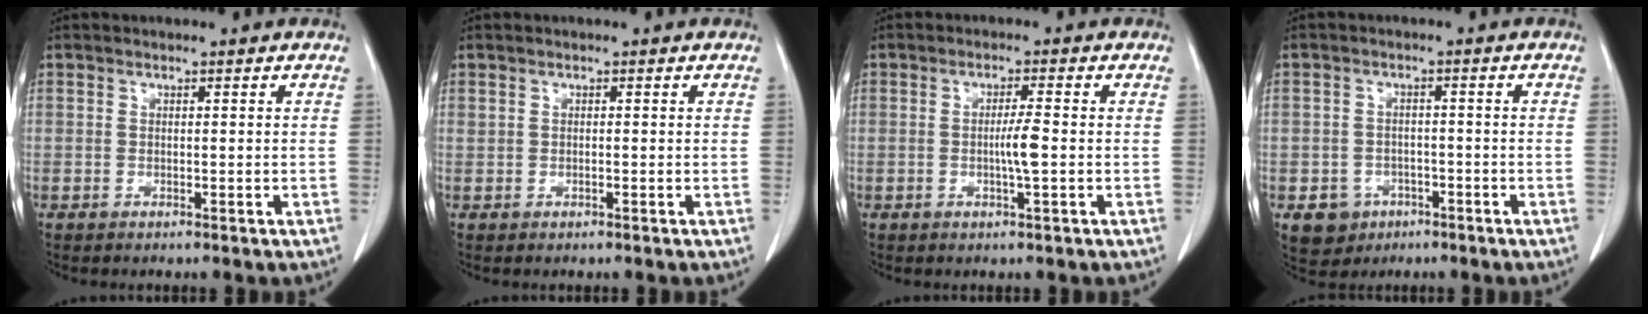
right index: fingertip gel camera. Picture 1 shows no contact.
{"total": 0.0}
{"total": 3.1, "force": [-0.4, -0.2, 3.1], "torque": [-0.056, -0.001, -0.005]}
{"total": 4.7, "force": [-2.3, 4.0, 0.8], "torque": [-0.007, 0.010, -0.027]}